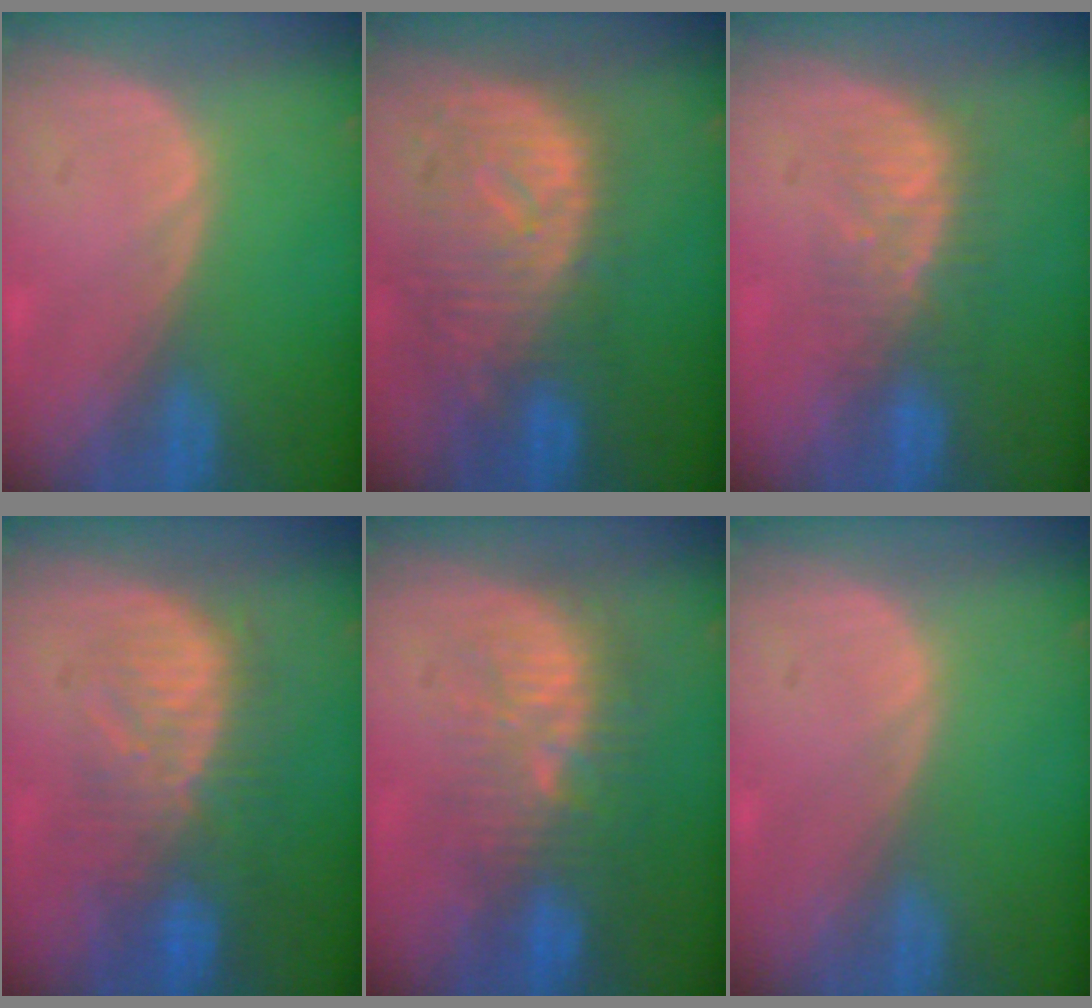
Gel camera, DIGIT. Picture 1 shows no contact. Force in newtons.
{"total": 10.9, "press": 9.7, "slide": 4.9}
{"total": 5.7, "press": 5.5, "slide": 1.4}
{"total": 9.6, "press": 9.0, "slide": 3.3}
{"total": 9.6, "press": 9.2, "slide": 2.8}
{"total": 0.0}